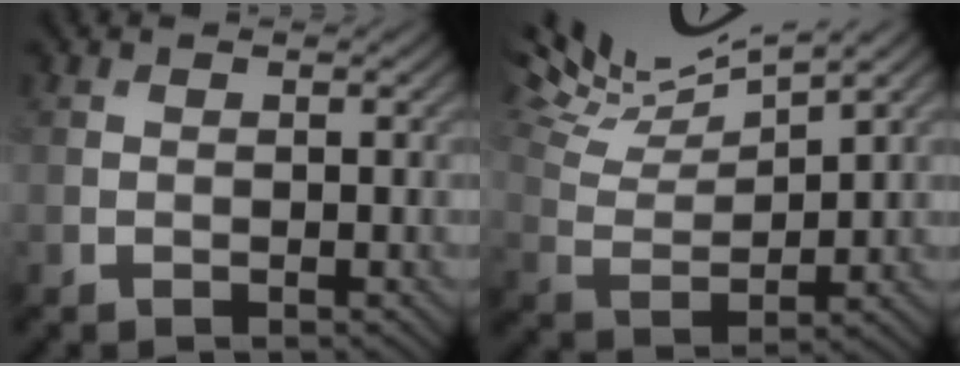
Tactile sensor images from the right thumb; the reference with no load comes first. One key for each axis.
{"total": 10.6, "fx": 8.5, "fy": 2.0, "fz": 5.9, "tx": -0.119, "ty": 0.011, "tz": 0.142}